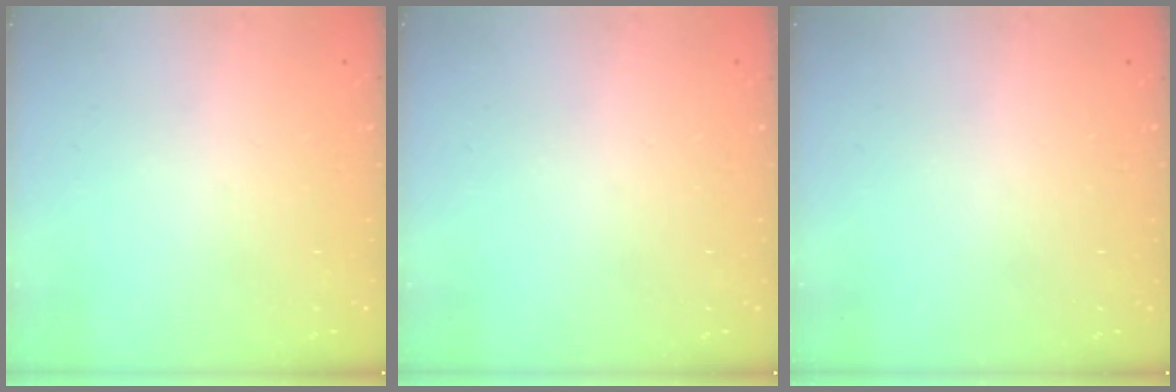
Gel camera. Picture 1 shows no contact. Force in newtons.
{"total": 0.0}
{"total": 0.0}